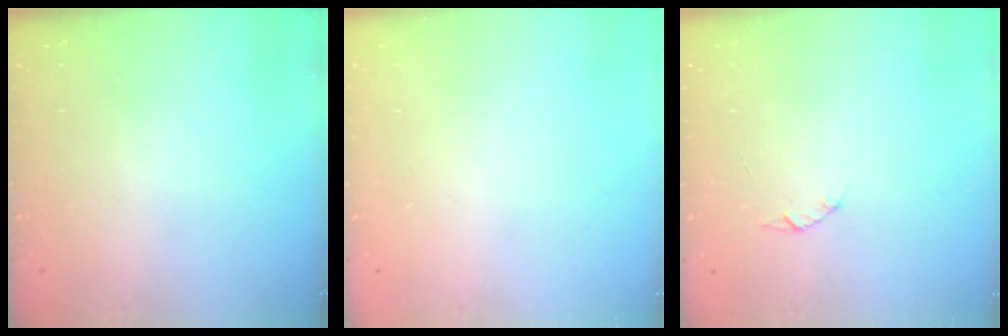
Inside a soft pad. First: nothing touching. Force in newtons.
{"total": 0.0}
{"total": 1.4, "press": 1.4, "slide": 0.3}